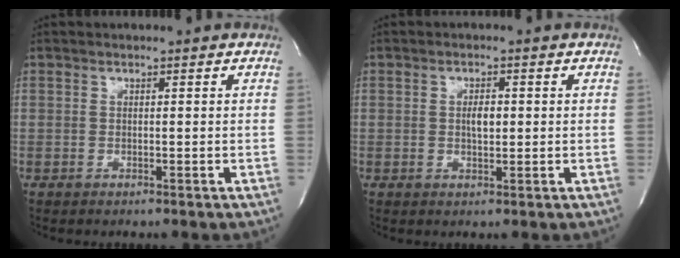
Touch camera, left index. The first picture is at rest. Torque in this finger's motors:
{"motor_torque": [0.15, -0.07, 0.00, 0.02]}